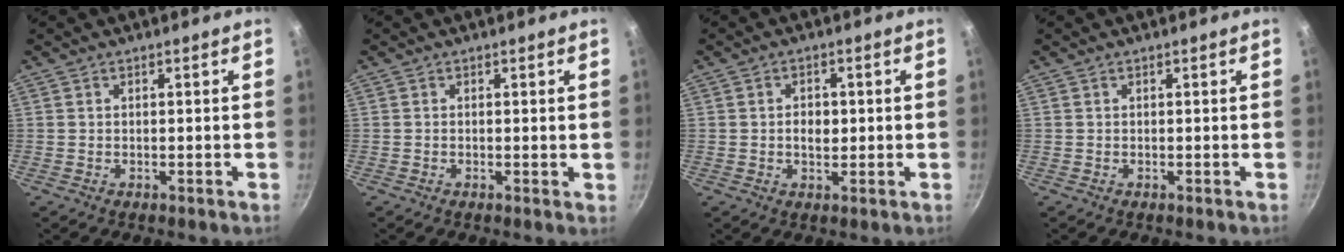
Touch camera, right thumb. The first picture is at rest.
{"total": 0.6, "force": [0.1, 0.2, 0.6], "torque": [-0.006, -0.002, -0.002]}
{"total": 3.7, "force": [0.1, 2.5, 2.8], "torque": [-0.030, -0.001, -0.002]}
{"total": 0.0}